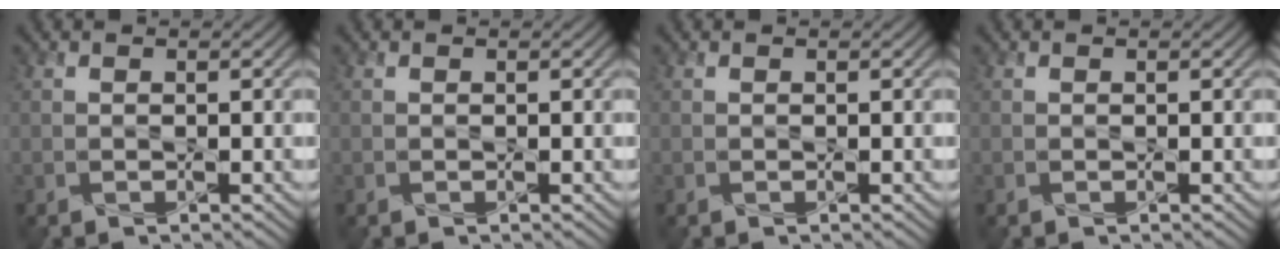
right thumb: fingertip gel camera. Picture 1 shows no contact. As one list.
[{"total": 0.0}, {"total": 0.0}, {"total": 0.0}]